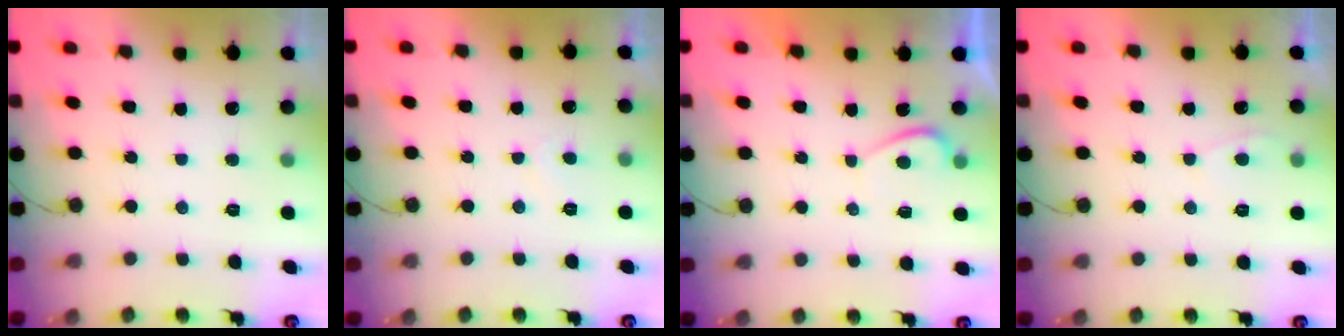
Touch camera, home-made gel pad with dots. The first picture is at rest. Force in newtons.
{"total": 2.5, "press": 2.4, "slide": 0.5}
{"total": 0.0}
{"total": 2.7, "press": 2.7, "slide": 0.2}